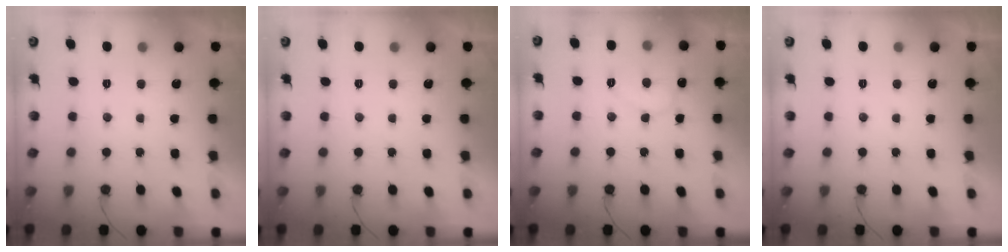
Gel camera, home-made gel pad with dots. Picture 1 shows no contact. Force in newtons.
{"total": 0.0}
{"total": 7.7, "press": 7.7, "slide": 0.5}
{"total": 1.8, "press": 1.8, "slide": 0.0}